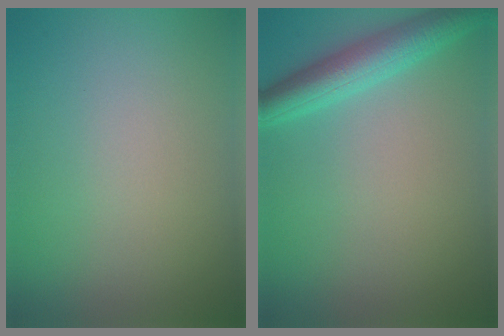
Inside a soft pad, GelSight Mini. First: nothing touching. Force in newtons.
{"total": 4.2, "press": 4.2, "slide": 0.2}